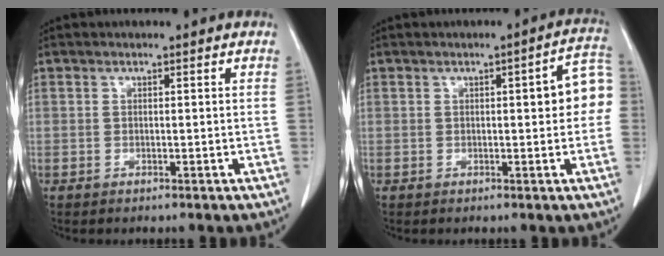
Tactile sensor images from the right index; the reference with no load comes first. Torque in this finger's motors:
{"motor_torque": [0.15, 0.06, 0.11, 0.02]}